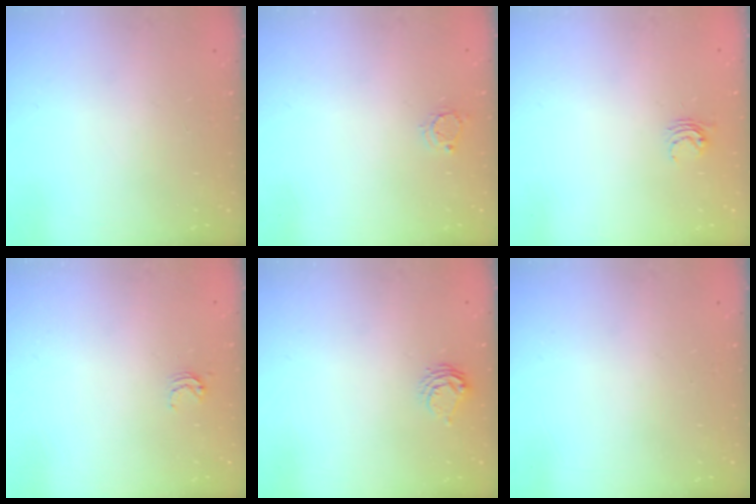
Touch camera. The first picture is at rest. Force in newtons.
{"total": 3.3, "press": 3.3, "slide": 0.2}
{"total": 3.7, "press": 3.6, "slide": 0.3}
{"total": 3.3, "press": 3.3, "slide": 0.3}
{"total": 8.2, "press": 8.1, "slide": 0.4}
{"total": 0.0}